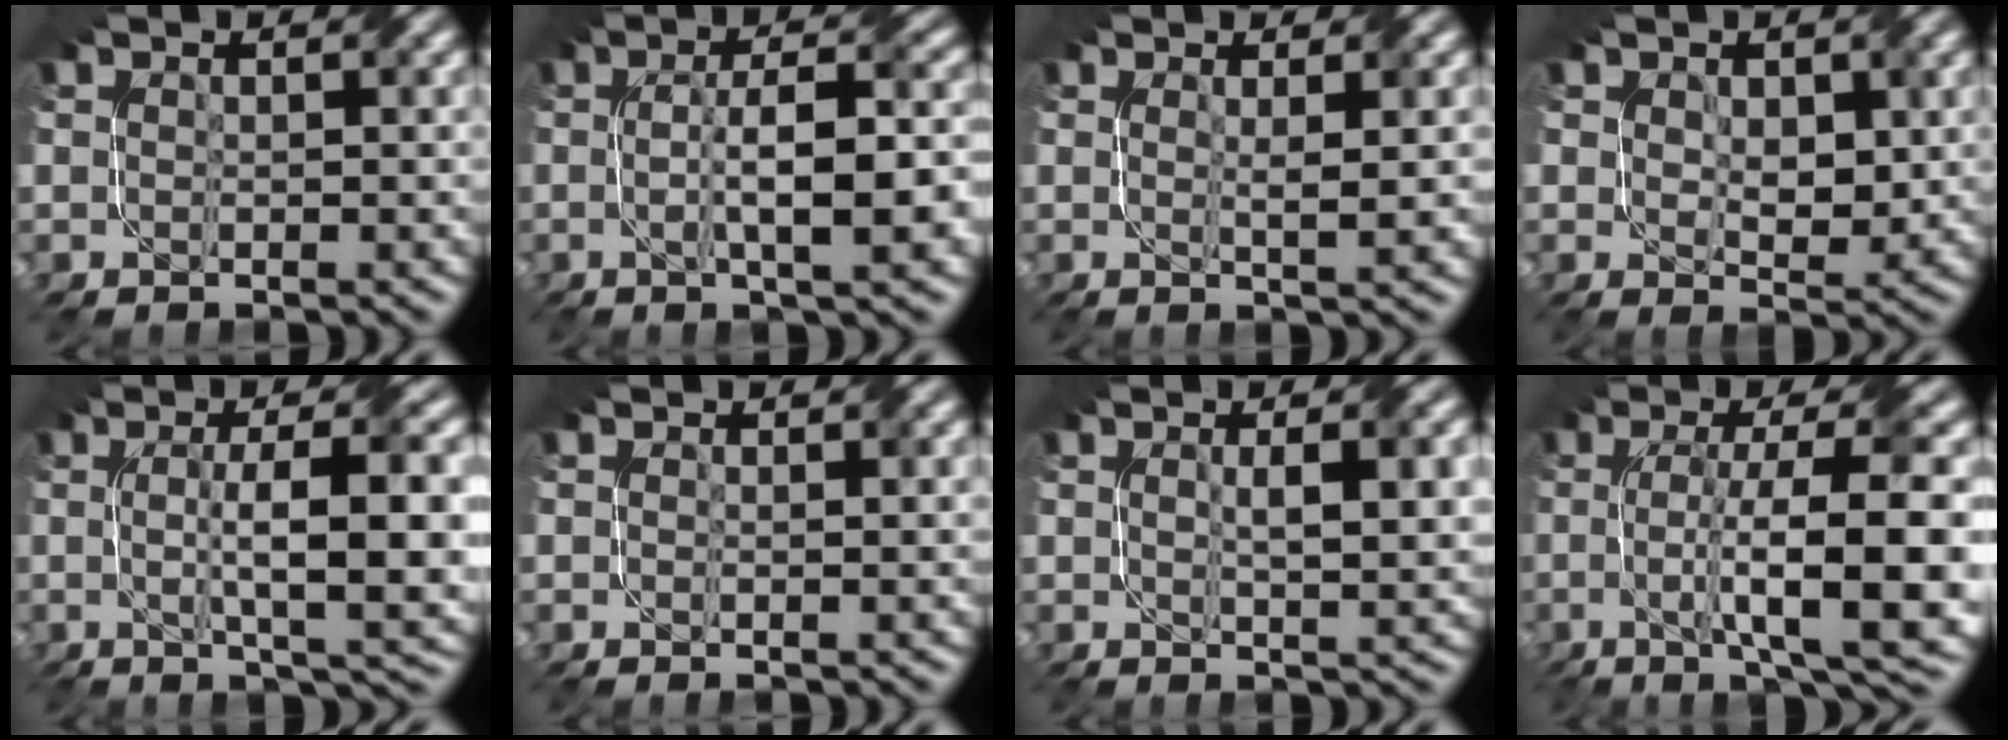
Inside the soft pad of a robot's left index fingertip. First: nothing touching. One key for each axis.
{"total": 7.1, "fx": -0.5, "fy": 1.6, "fz": 6.9, "tx": -0.107, "ty": 0.004, "tz": -0.005}
{"total": 2.2, "fx": 0.5, "fy": 0.3, "fz": 2.1, "tx": -0.032, "ty": 0.001, "tz": 0.004}
{"total": 3.3, "fx": 0.8, "fy": 2.1, "fz": 2.4, "tx": -0.044, "ty": -0.008, "tz": 0.016}
{"total": 9.7, "fx": 0.2, "fy": 2.3, "fz": 9.4, "tx": -0.130, "ty": 0.005, "tz": 0.003}
{"total": 0.8, "fx": 0.3, "fy": 0.0, "fz": 0.8, "tx": -0.013, "ty": -0.001, "tz": 0.003}
{"total": 4.4, "fx": 0.8, "fy": 1.0, "fz": 4.2, "tx": -0.065, "ty": 0.005, "tz": 0.016}
{"total": 11.9, "fx": -1.1, "fy": 2.6, "fz": 11.5, "tx": -0.161, "ty": 0.003, "tz": -0.012}